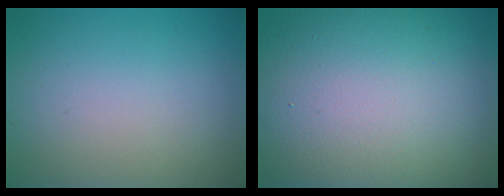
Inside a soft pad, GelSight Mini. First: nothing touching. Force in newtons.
{"total": 18.0, "press": 17.9, "slide": 1.2}